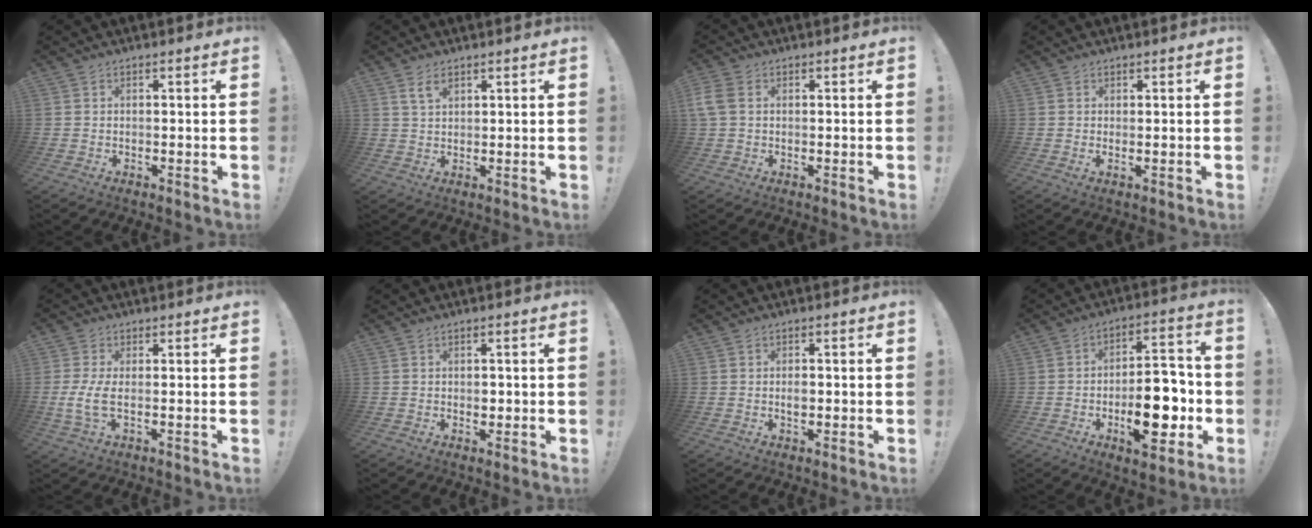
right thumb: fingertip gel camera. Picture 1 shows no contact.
{"total": 4.1, "force": [2.3, 2.2, 2.5], "torque": [-0.041, -0.006, 0.043]}
{"total": 4.7, "force": [1.0, 3.4, 3.2], "torque": [-0.077, 0.002, 0.017]}
{"total": 1.0, "force": [0.7, 0.0, 0.8], "torque": [-0.004, -0.006, 0.010]}
{"total": 5.8, "force": [-0.5, 2.1, 5.3], "torque": [-0.101, -0.011, -0.009]}
{"total": 1.7, "force": [-0.1, 1.5, 0.8], "torque": [0.001, -0.001, -0.006]}
{"total": 2.2, "force": [-0.3, 1.5, 1.7], "torque": [-0.006, -0.004, -0.010]}
{"total": 17.7, "force": [-4.9, 8.6, 14.7], "torque": [-0.196, 0.028, -0.072]}